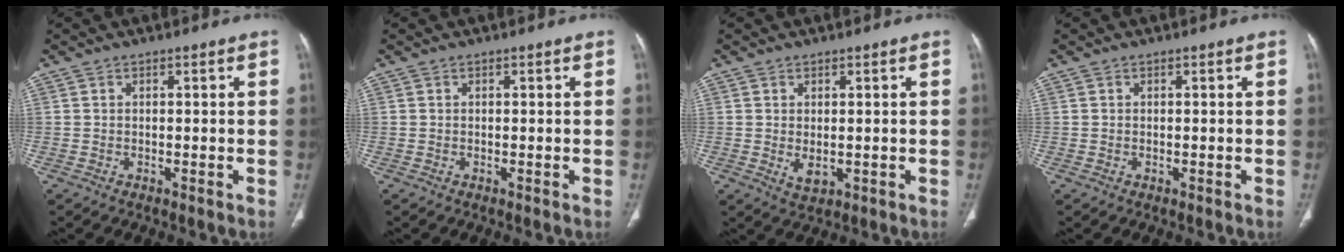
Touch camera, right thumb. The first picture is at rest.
{"total": 0.0}
{"total": 3.0, "force": [-0.2, 1.7, 2.5], "torque": [-0.039, -0.006, 0.007]}
{"total": 0.0}